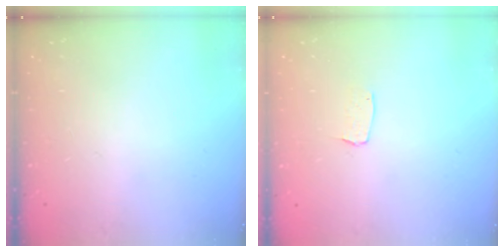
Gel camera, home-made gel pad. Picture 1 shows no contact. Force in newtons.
{"total": 3.0, "press": 3.0, "slide": 0.2}